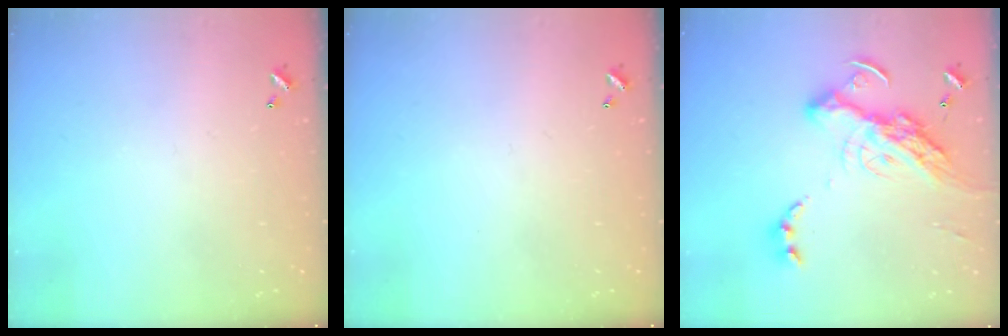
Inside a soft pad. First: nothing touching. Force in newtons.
{"total": 0.0}
{"total": 21.4, "press": 21.3, "slide": 1.9}